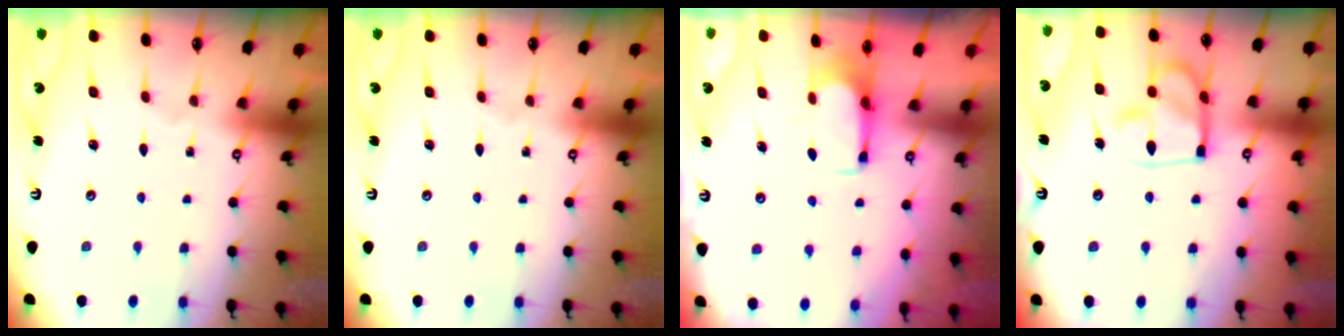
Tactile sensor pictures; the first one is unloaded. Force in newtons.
{"total": 0.0}
{"total": 3.0, "press": 2.9, "slide": 0.5}
{"total": 13.9, "press": 13.9, "slide": 1.4}